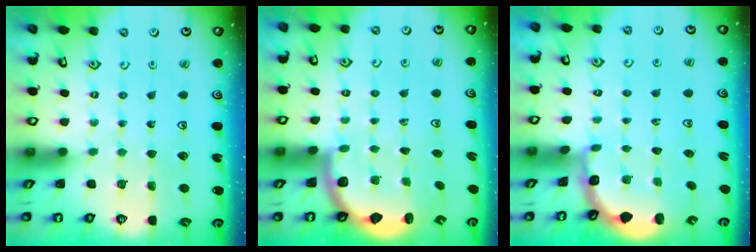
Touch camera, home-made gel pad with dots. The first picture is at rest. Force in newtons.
{"total": 2.6, "press": 2.5, "slide": 0.6}
{"total": 2.0, "press": 1.6, "slide": 1.1}